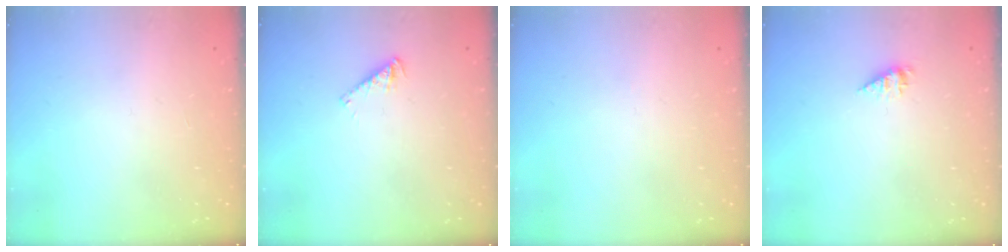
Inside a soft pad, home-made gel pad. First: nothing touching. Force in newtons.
{"total": 2.9, "press": 2.9, "slide": 0.1}
{"total": 0.0}
{"total": 2.3, "press": 2.3, "slide": 0.3}